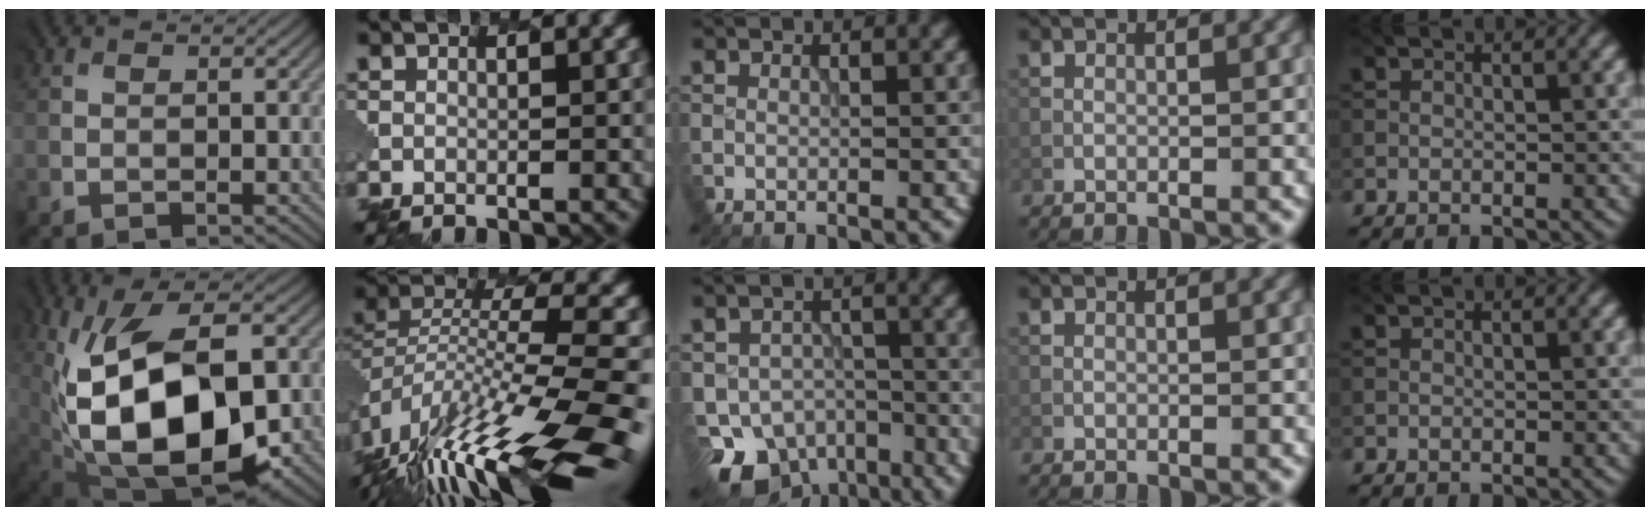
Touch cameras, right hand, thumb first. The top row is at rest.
{"thumb": {"total": 16.6, "force": [-1.4, 9.7, 13.4], "torque": [-0.243, -0.023, -0.012]}, "index": {"total": 15.5, "force": [-10.1, 4.0, 11.0], "torque": [-0.205, 0.017, -0.167]}, "middle": {"total": 7.8, "force": [-5.1, 5.1, 3.0], "torque": [-0.044, -0.027, -0.075]}}